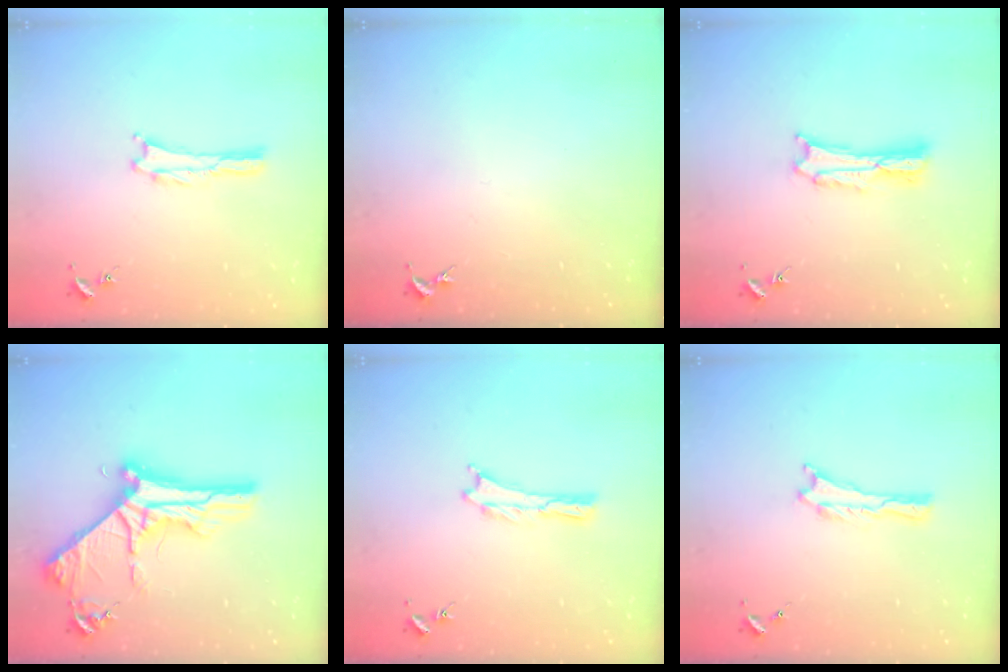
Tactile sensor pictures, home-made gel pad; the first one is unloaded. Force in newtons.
{"total": 0.0}
{"total": 2.7, "press": 2.7, "slide": 0.3}
{"total": 10.4, "press": 10.3, "slide": 1.3}
{"total": 0.0}
{"total": 0.0}